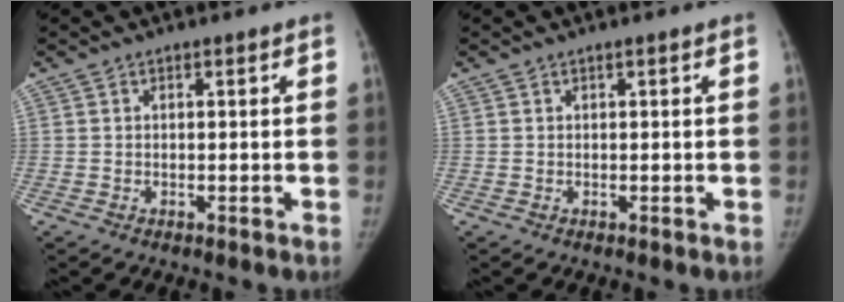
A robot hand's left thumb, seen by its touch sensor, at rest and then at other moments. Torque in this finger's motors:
{"motor_torque": [-0.33, -0.06, 0.20, 0.18, -0.03]}